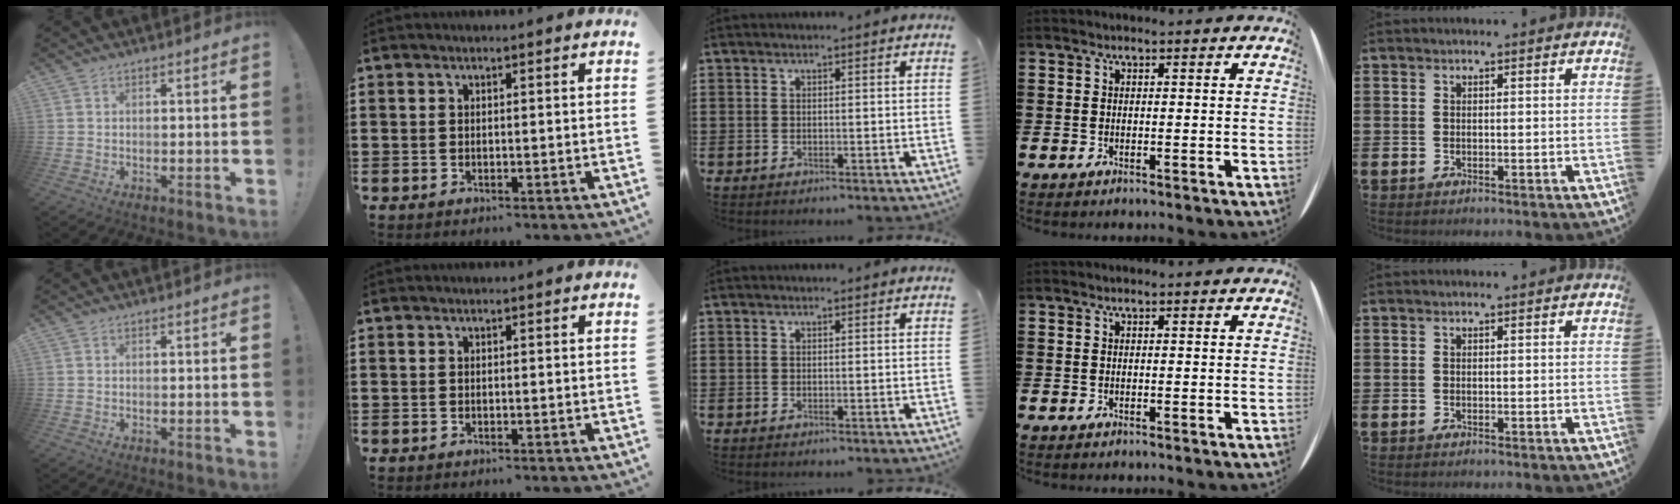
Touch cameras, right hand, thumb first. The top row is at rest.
{}